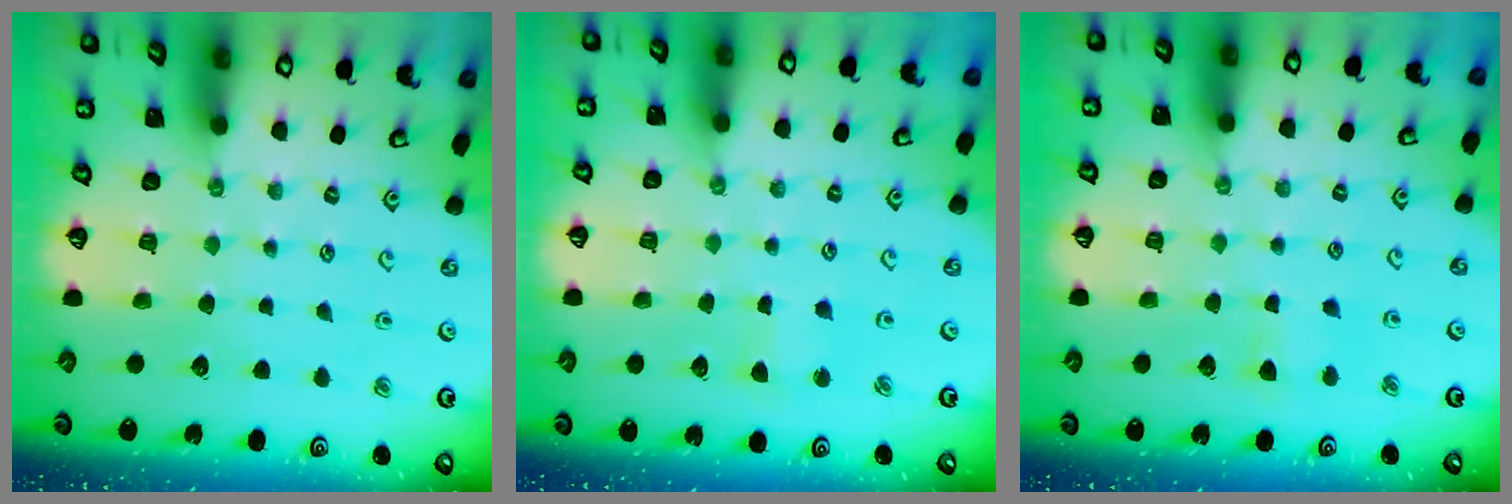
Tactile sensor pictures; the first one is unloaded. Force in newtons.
{"total": 2.7, "press": 2.7, "slide": 0.3}
{"total": 5.4, "press": 5.2, "slide": 1.1}